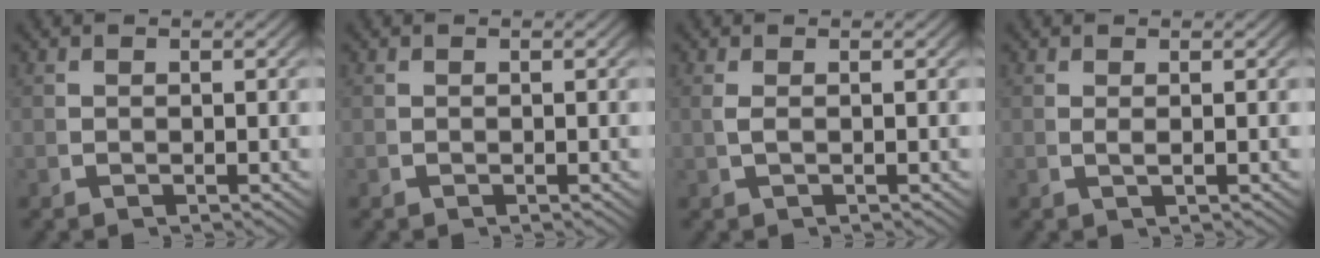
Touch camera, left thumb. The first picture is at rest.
{"total": 0.0}
{"total": 0.9, "force": [0.3, -0.1, 0.9], "torque": [-0.031, -0.006, 0.014]}
{"total": 0.8, "force": [0.3, 0.1, 0.8], "torque": [-0.026, -0.005, 0.011]}